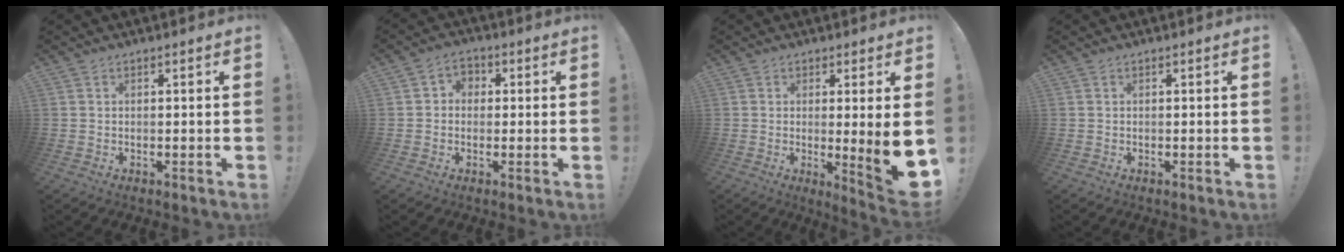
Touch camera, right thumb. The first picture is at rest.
{"total": 3.9, "force": [-0.3, 3.6, 1.7], "torque": [-0.029, 0.009, -0.004]}
{"total": 9.4, "force": [-0.3, 0.1, 9.4], "torque": [-0.125, -0.020, -0.003]}
{"total": 0.0}